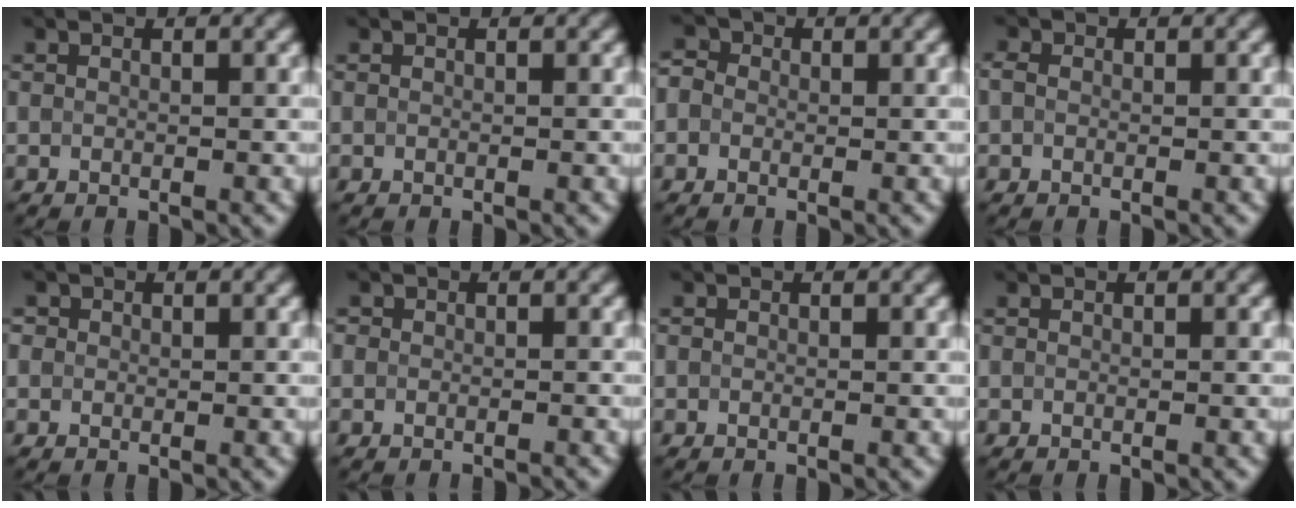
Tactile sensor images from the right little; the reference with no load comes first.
{"total": 0.0}
{"total": 2.0, "force": [0.3, 1.8, 0.8], "torque": [-0.003, 0.005, -0.017]}
{"total": 0.8, "force": [-0.1, 0.7, 0.4], "torque": [-0.008, 0.002, -0.006]}
{"total": 0.8, "force": [0.2, 0.7, 0.1], "torque": [0.004, 0.000, -0.003]}
{"total": 0.9, "force": [-0.6, 0.7, -0.2], "torque": [0.016, -0.002, -0.011]}
{"total": 0.0}
{"total": 0.0}